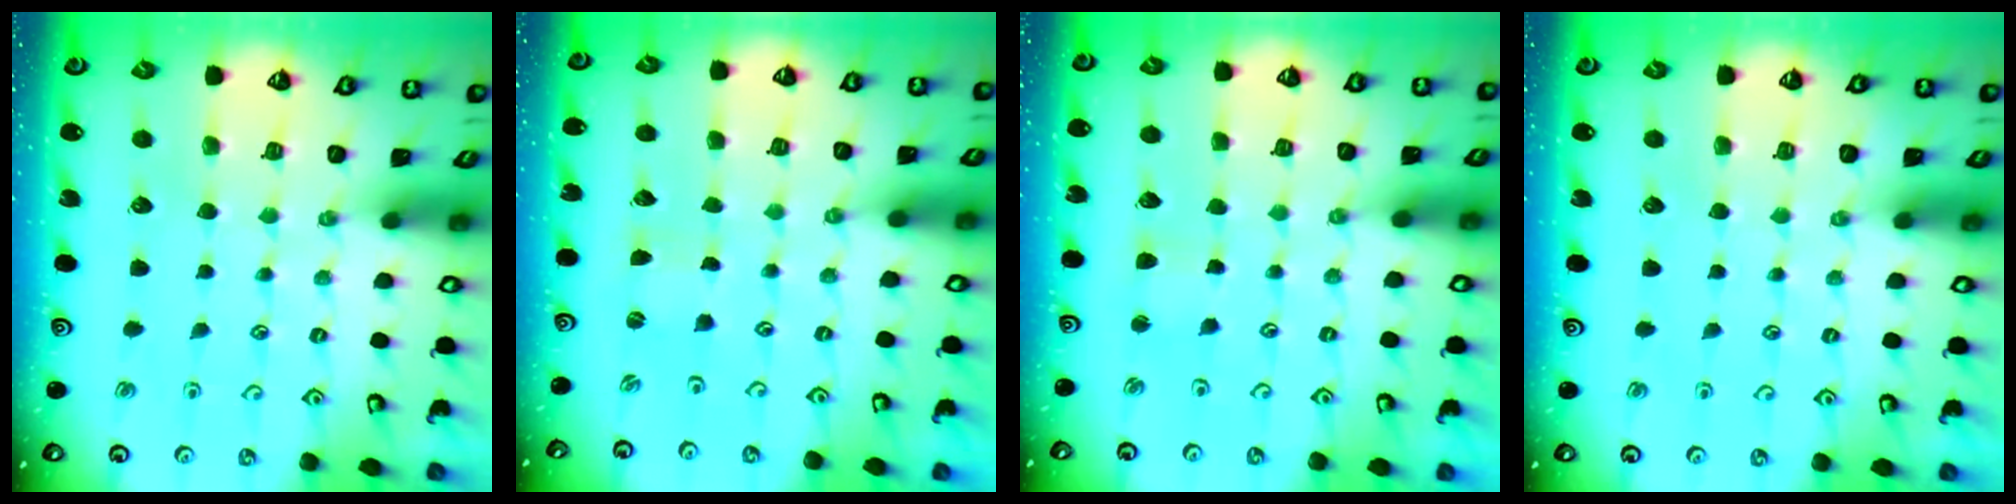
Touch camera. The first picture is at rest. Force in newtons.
{"total": 0.0}
{"total": 2.7, "press": 2.7, "slide": 0.3}
{"total": 0.0}